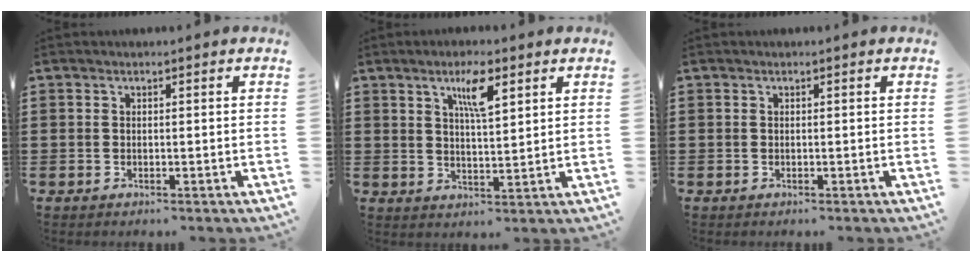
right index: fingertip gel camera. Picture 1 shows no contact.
{"total": 5.5, "force": [3.1, 1.2, 4.4], "torque": [-0.080, 0.002, 0.047]}
{"total": 0.0}